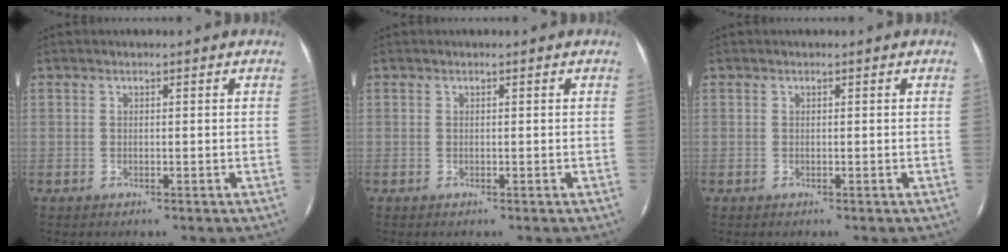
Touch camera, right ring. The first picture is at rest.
{"total": 0.0}
{"total": 0.0}